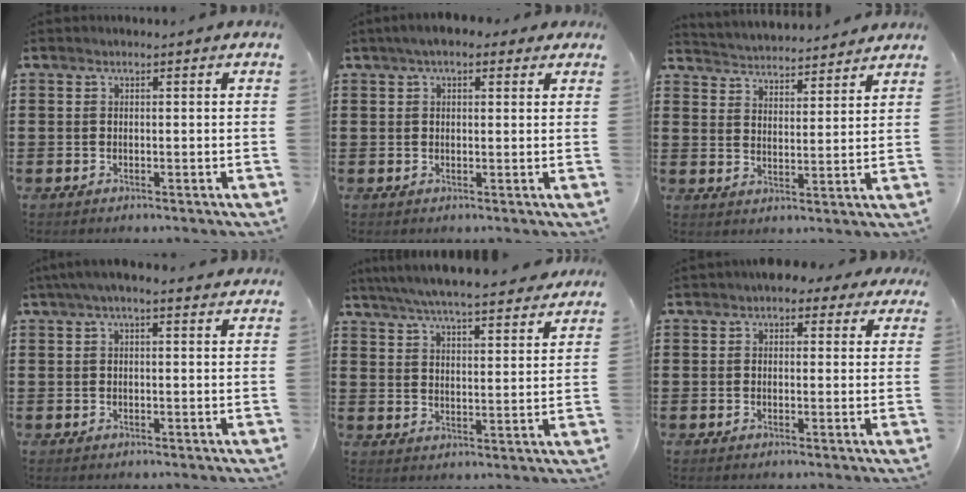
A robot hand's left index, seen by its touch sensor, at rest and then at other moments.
{"total": 3.4, "force": [2.3, 1.5, 2.0], "torque": [-0.046, 0.008, 0.042]}
{"total": 3.8, "force": [3.7, 0.0, -0.5], "torque": [-0.010, -0.027, 0.063]}
{"total": 2.8, "force": [1.8, 0.7, 2.1], "torque": [-0.045, 0.007, 0.032]}
{"total": 6.3, "force": [6.0, 0.0, 1.9], "torque": [-0.062, -0.030, 0.107]}
{"total": 2.8, "force": [1.8, 1.7, 1.4], "torque": [-0.019, 0.004, 0.028]}